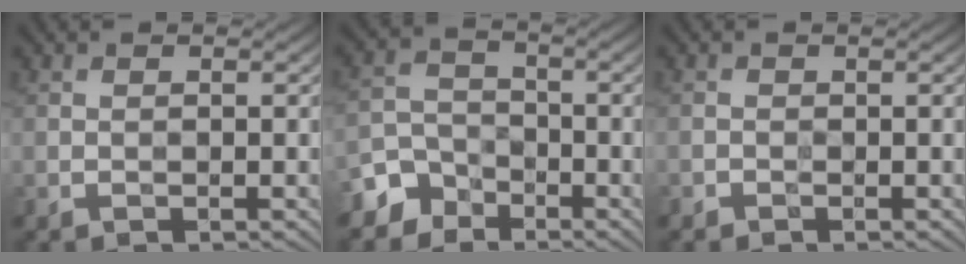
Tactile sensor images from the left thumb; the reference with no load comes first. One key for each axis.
{"total": 5.3, "fx": -3.8, "fy": 3.6, "fz": 0.8, "tx": -0.019, "ty": -0.006, "tz": -0.089}
{"total": 0.8, "fx": -0.5, "fy": 0.5, "fz": -0.4, "tx": 0.007, "ty": -0.005, "tz": -0.011}